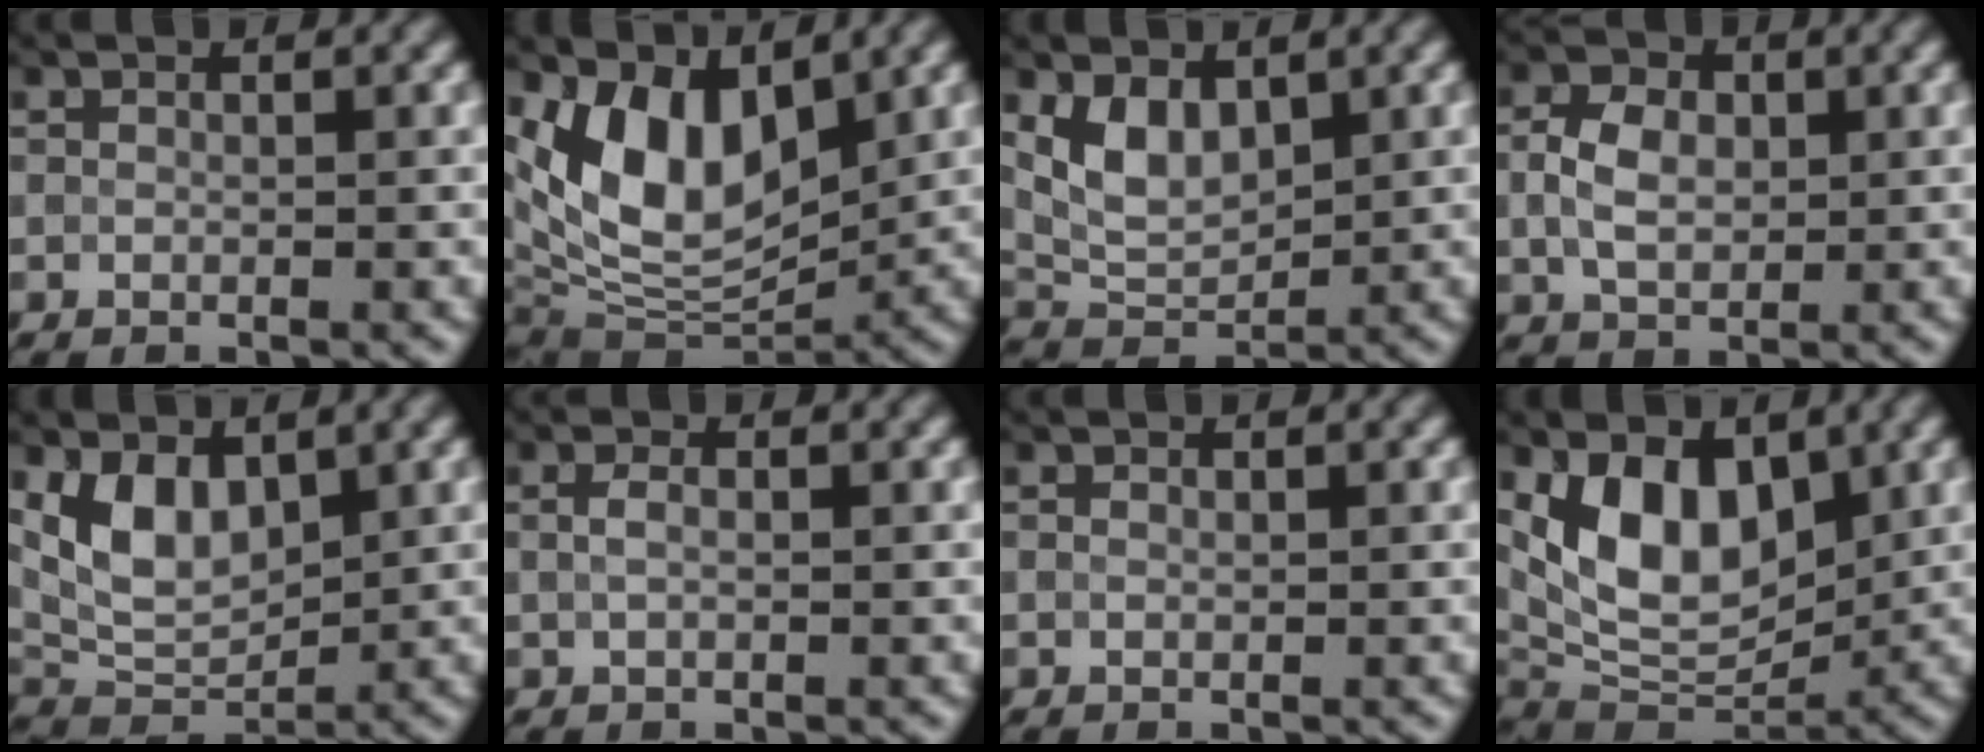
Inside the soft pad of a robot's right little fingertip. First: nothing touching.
{"total": 9.0, "force": [2.8, 5.1, 6.9], "torque": [-0.129, -0.009, 0.047]}
{"total": 3.9, "force": [1.6, 2.3, 2.8], "torque": [-0.058, -0.001, 0.036]}
{"total": 3.8, "force": [0.4, 2.6, 2.7], "torque": [-0.062, 0.006, 0.004]}
{"total": 4.9, "force": [1.9, 2.8, 3.5], "torque": [-0.070, -0.003, 0.037]}
{"total": 1.5, "force": [0.2, 0.8, 1.2], "torque": [-0.032, 0.003, 0.008]}
{"total": 0.0}
{"total": 7.8, "force": [2.5, 4.5, 5.8], "torque": [-0.102, -0.011, 0.042]}